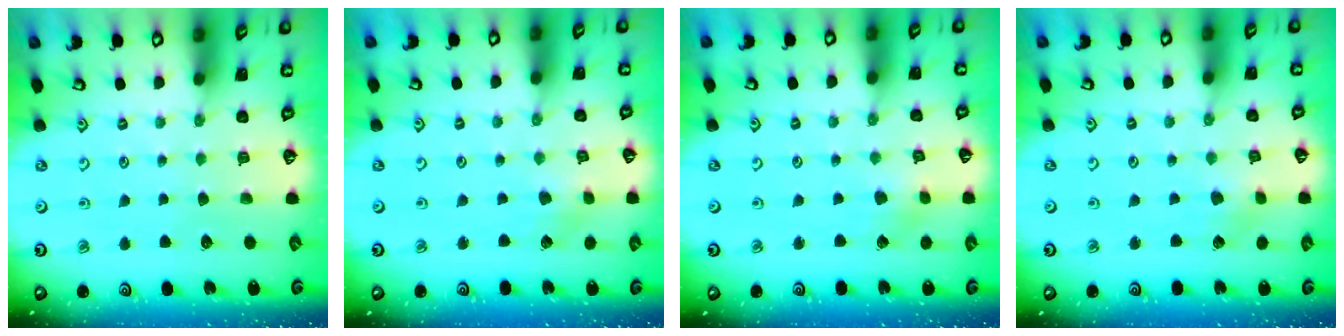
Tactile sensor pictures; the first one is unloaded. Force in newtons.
{"total": 2.5, "press": 2.4, "slide": 0.3}
{"total": 2.6, "press": 2.6, "slide": 0.4}
{"total": 2.7, "press": 2.7, "slide": 0.4}